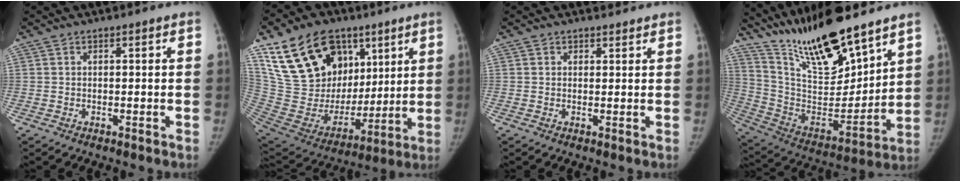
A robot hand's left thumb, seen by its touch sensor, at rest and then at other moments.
{"total": 26.6, "force": [13.2, 17.4, 15.1], "torque": [-0.248, -0.014, 0.251]}
{"total": 1.2, "force": [1.0, 0.8, -0.2], "torque": [0.016, -0.006, 0.007]}
{"total": 22.0, "force": [17.7, 5.5, 12.0], "torque": [-0.176, -0.096, 0.324]}